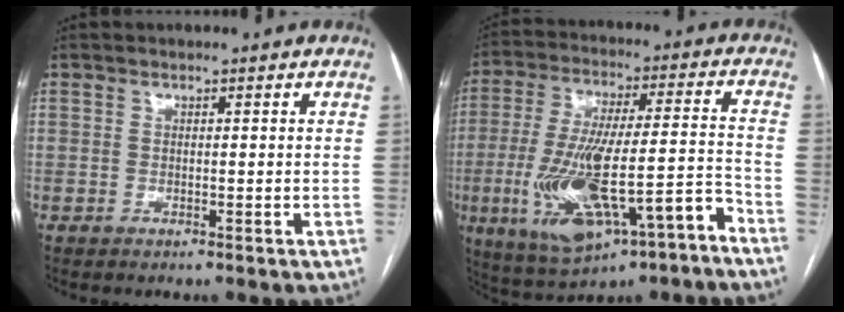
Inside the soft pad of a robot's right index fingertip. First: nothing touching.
{"total": 18.9, "force": [-8.5, 4.3, 16.3], "torque": [-0.309, 0.000, -0.126]}